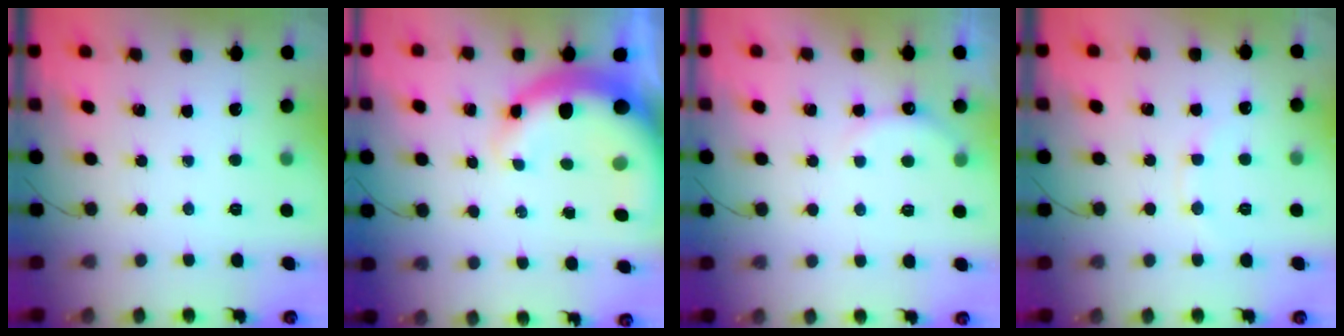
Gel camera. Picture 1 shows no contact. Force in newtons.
{"total": 14.0, "press": 13.7, "slide": 2.9}
{"total": 6.5, "press": 6.4, "slide": 1.3}
{"total": 4.9, "press": 4.8, "slide": 1.0}